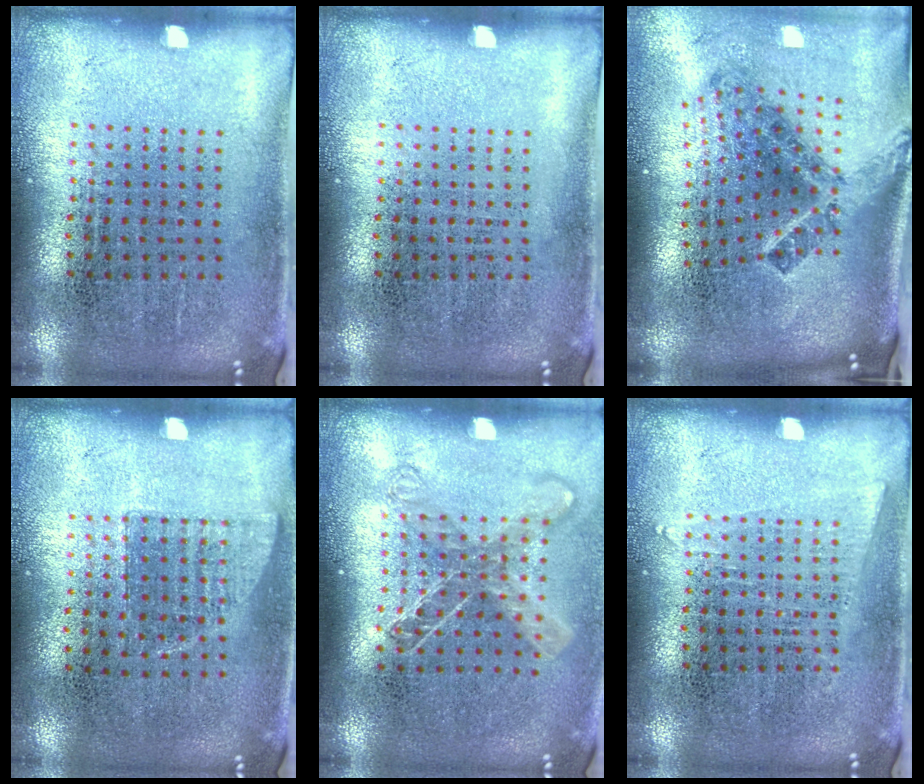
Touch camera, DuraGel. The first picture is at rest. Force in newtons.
{"total": 0.0}
{"total": 2.5, "press": 1.5, "slide": 2.0}
{"total": 0.6, "press": 0.6, "slide": 0.2}
{"total": 1.4, "press": 1.2, "slide": 0.8}
{"total": 0.9, "press": 0.9, "slide": 0.3}